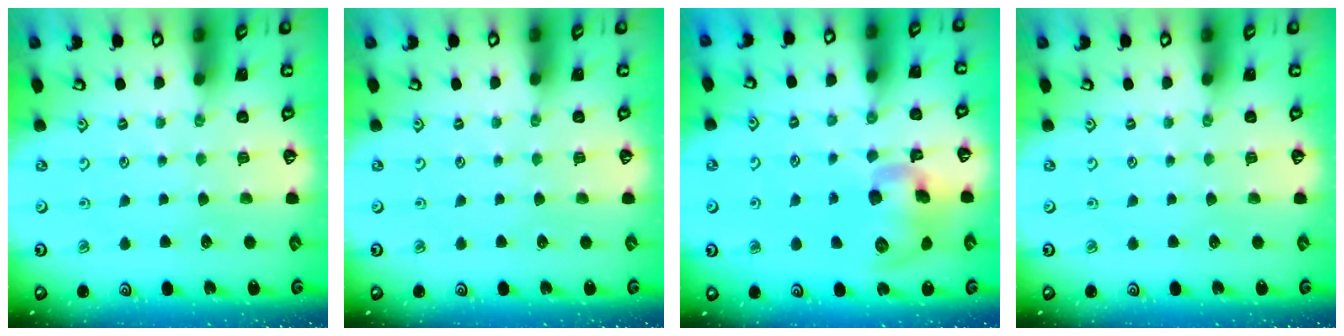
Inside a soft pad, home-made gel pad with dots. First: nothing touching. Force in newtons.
{"total": 0.0}
{"total": 12.8, "press": 12.5, "slide": 2.6}
{"total": 0.0}